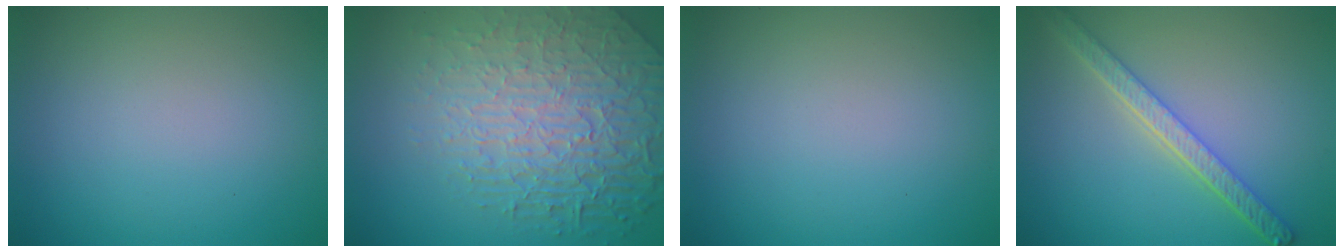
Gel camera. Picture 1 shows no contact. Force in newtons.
{"total": 8.7, "press": 5.9, "slide": 6.4}
{"total": 0.0}
{"total": 4.4, "press": 3.5, "slide": 2.7}